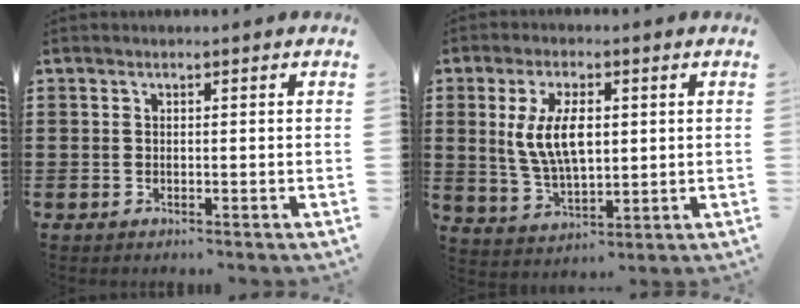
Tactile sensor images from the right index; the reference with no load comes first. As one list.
[{"total": 8.6, "force": [1.4, 4.0, 7.5], "torque": [-0.161, 0.007, 0.021]}]